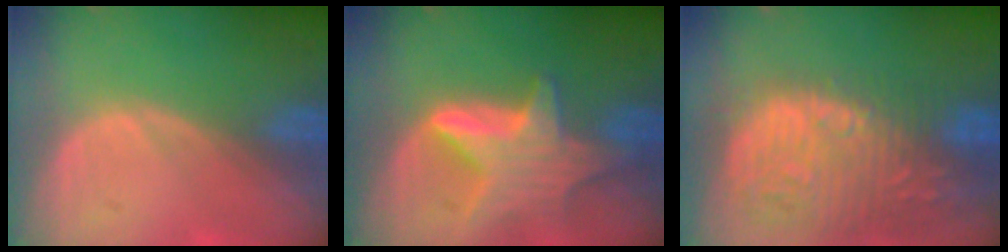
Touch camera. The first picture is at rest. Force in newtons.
{"total": 7.8, "press": 7.8, "slide": 0.7}
{"total": 15.8, "press": 12.9, "slide": 9.1}